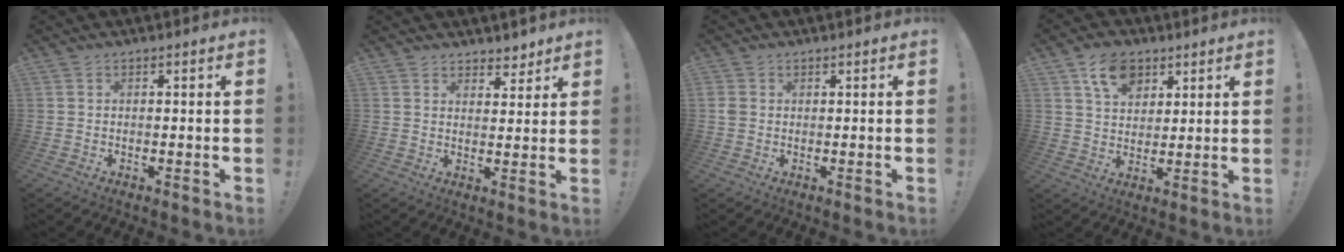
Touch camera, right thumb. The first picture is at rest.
{"total": 4.4, "force": [3.5, 2.5, 0.7], "torque": [0.004, -0.025, 0.063]}
{"total": 1.9, "force": [0.2, 1.5, 1.1], "torque": [-0.019, 0.004, 0.005]}
{"total": 10.0, "force": [5.4, 7.0, 4.8], "torque": [-0.081, -0.012, 0.104]}